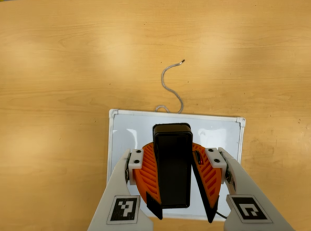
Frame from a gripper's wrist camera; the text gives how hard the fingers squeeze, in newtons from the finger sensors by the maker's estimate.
{"total": 9.9, "left": 10.0, "right": 9.8}